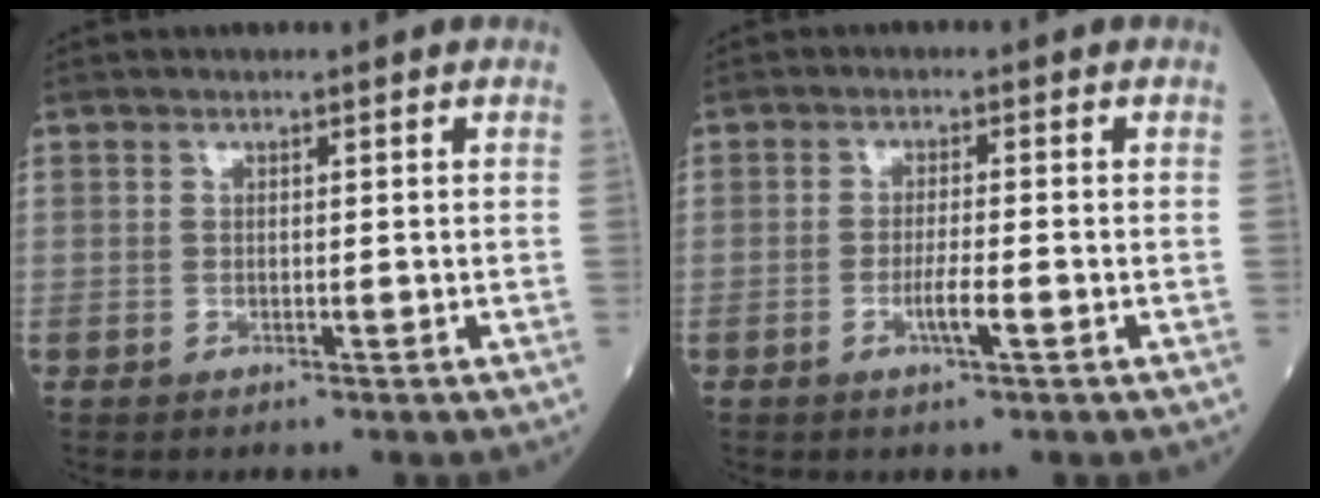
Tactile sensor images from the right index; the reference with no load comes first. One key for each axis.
{"total": 3.0, "fx": -1.2, "fy": 0.0, "fz": 2.7, "tx": -0.052, "ty": -0.003, "tz": -0.022}